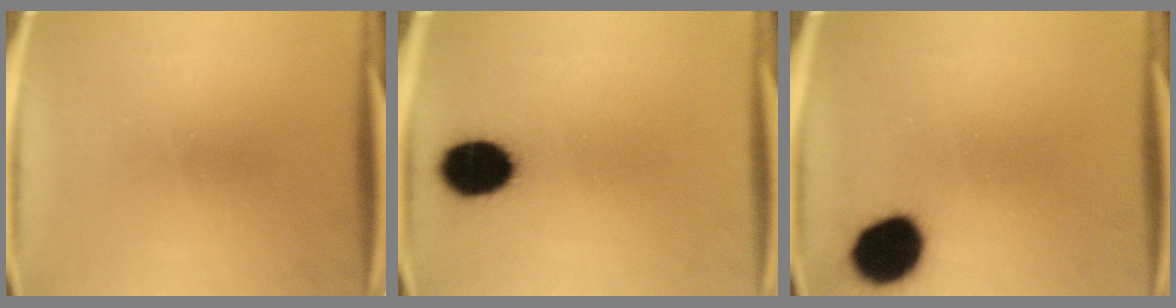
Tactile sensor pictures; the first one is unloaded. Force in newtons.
{"total": 12.0}
{"total": 13.6}